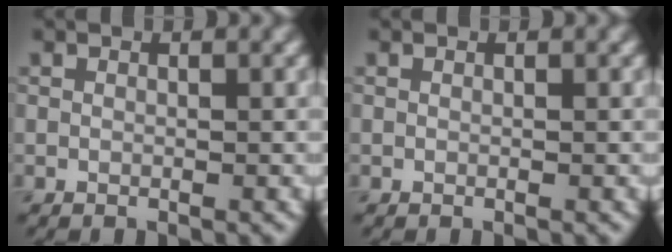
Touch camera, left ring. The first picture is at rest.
{"total": 0.0}